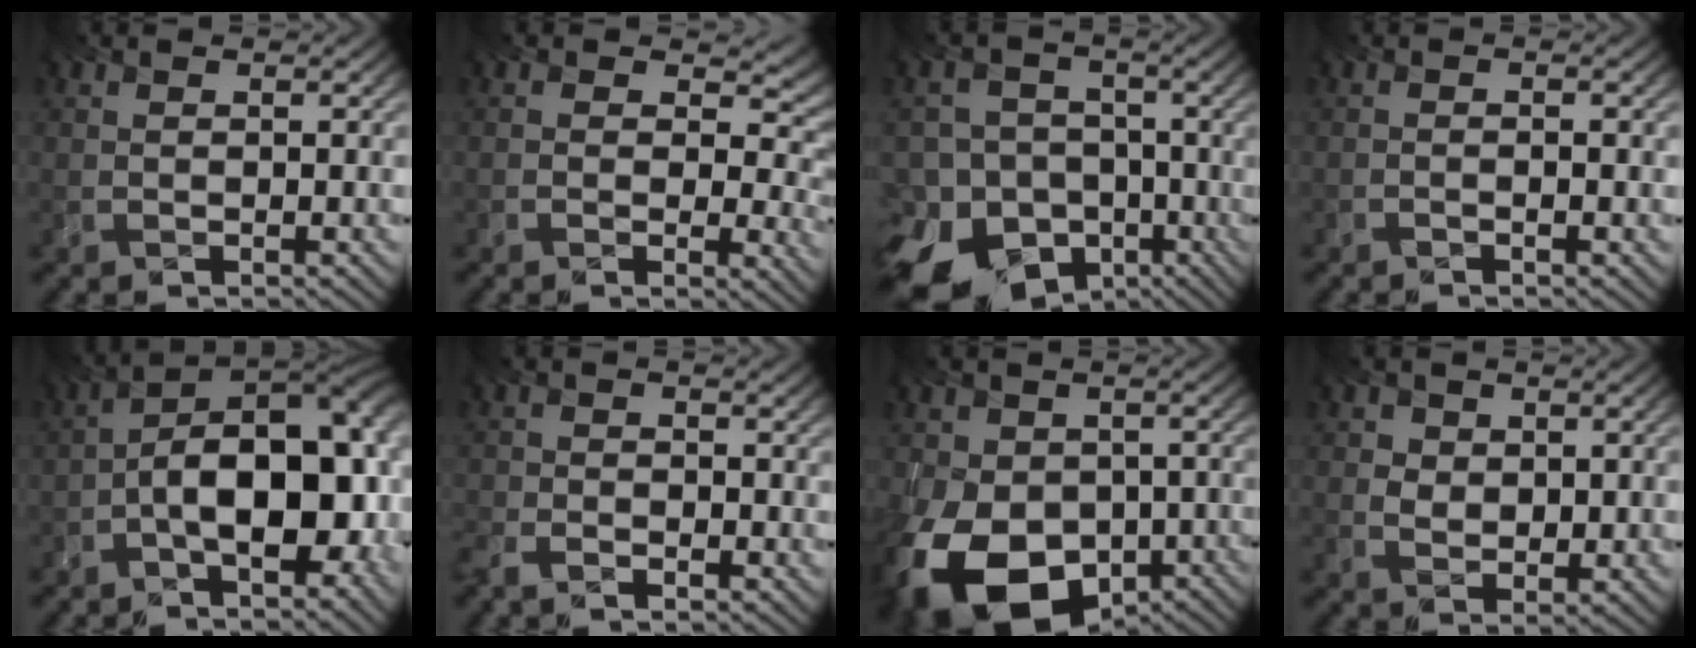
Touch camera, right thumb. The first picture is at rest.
{"total": 6.6, "force": [1.9, 4.7, 4.2], "torque": [-0.084, -0.006, 0.038]}
{"total": 15.8, "force": [-9.4, 11.7, 4.8], "torque": [-0.129, -0.049, -0.161]}
{"total": 1.0, "force": [-0.7, 0.1, 0.7], "torque": [-0.002, -0.001, -0.024]}
{"total": 16.4, "force": [-3.4, 8.8, 13.5], "torque": [-0.176, -0.009, -0.063]}
{"total": 1.9, "force": [-1.4, 1.3, 0.3], "torque": [-0.017, -0.004, -0.029]}
{"total": 15.7, "force": [-6.1, 11.1, 9.2], "torque": [-0.214, -0.057, -0.088]}
{"total": 2.3, "force": [0.6, 2.1, 0.7], "torque": [-0.026, -0.010, 0.016]}